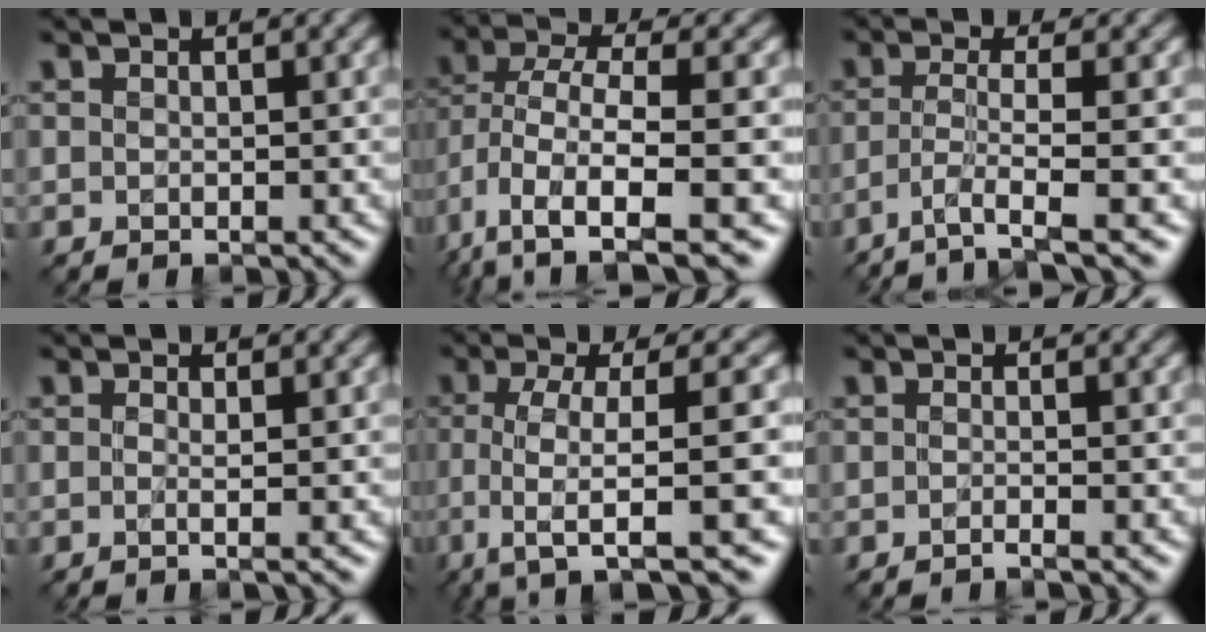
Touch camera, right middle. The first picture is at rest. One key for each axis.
{"total": 8.1, "fx": -2.8, "fy": 3.5, "fz": 6.7, "tx": -0.139, "ty": -0.003, "tz": -0.056}
{"total": 4.3, "fx": -1.9, "fy": 0.6, "fz": 3.8, "tx": -0.065, "ty": -0.006, "tz": -0.043}
{"total": 1.6, "fx": -0.2, "fy": 0.4, "fz": 1.5, "tx": -0.019, "ty": -0.007, "tz": -0.010}
{"total": 9.0, "fx": -2.4, "fy": 2.4, "fz": 8.3, "tx": -0.123, "ty": 0.009, "tz": -0.050}
{"total": 1.4, "fx": -0.7, "fy": 0.4, "fz": 1.1, "tx": -0.006, "ty": -0.006, "tz": -0.022}